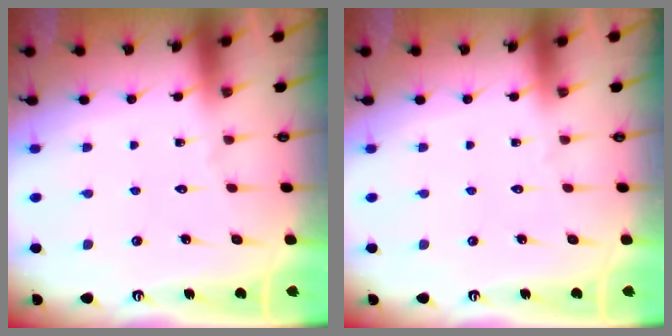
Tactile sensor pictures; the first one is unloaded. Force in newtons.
{"total": 0.0}